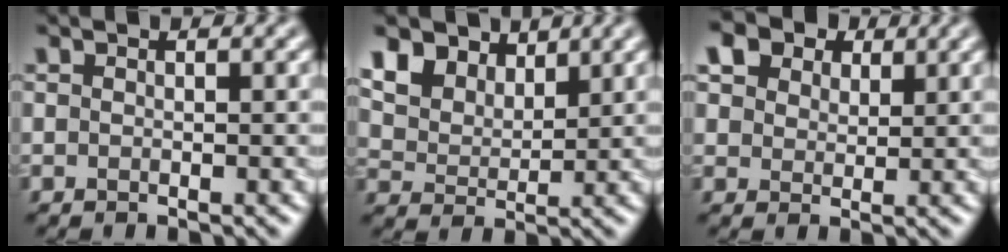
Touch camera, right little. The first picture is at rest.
{"total": 7.4, "force": [5.2, 4.3, 2.9], "torque": [-0.104, 0.004, 0.102]}
{"total": 10.2, "force": [6.2, 6.5, 4.7], "torque": [-0.112, 0.030, 0.096]}